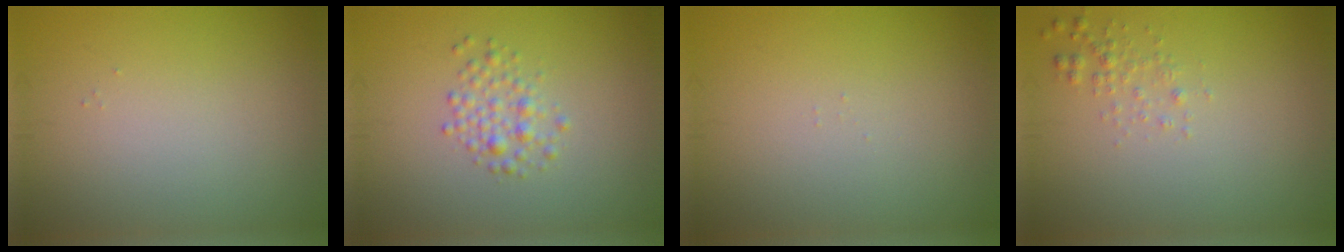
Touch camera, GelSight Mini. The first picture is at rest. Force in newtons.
{"total": 2.0, "press": 2.0, "slide": 0.0}
{"total": 0.0}
{"total": 1.1, "press": 1.1, "slide": 0.1}